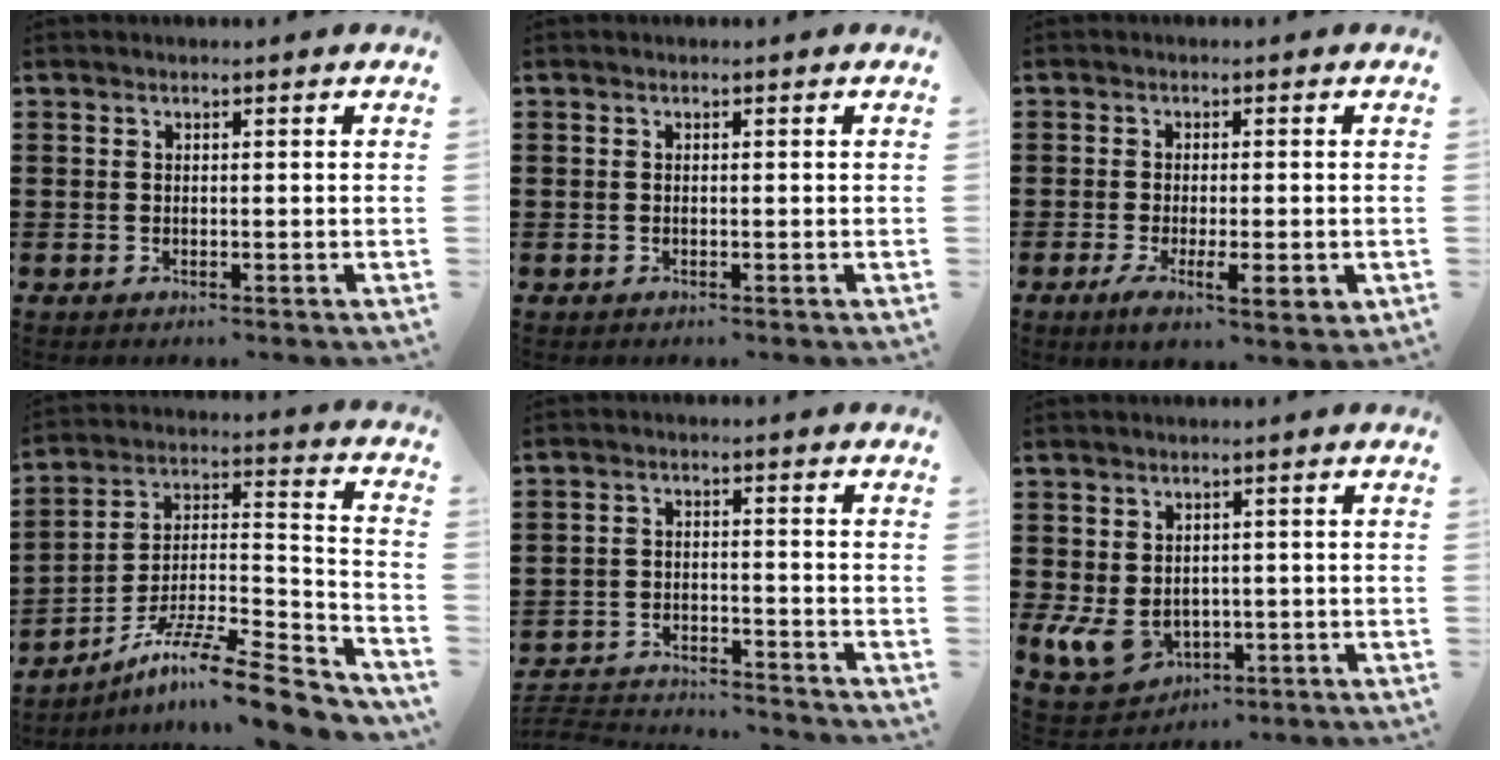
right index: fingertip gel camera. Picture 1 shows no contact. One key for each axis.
{"total": 0.0}
{"total": 5.2, "fx": -1.8, "fy": 1.6, "fz": 4.6, "tx": -0.093, "ty": -0.013, "tz": -0.033}
{"total": 11.7, "fx": -9.1, "fy": 1.2, "fz": 7.2, "tx": -0.112, "ty": 0.014, "tz": -0.171}
{"total": 3.6, "fx": -3.6, "fy": 0.2, "fz": 0.3, "tx": -0.018, "ty": 0.000, "tz": -0.079}
{"total": 5.4, "fx": -0.9, "fy": 4.2, "fz": 3.3, "tx": -0.101, "ty": -0.001, "tz": -0.020}